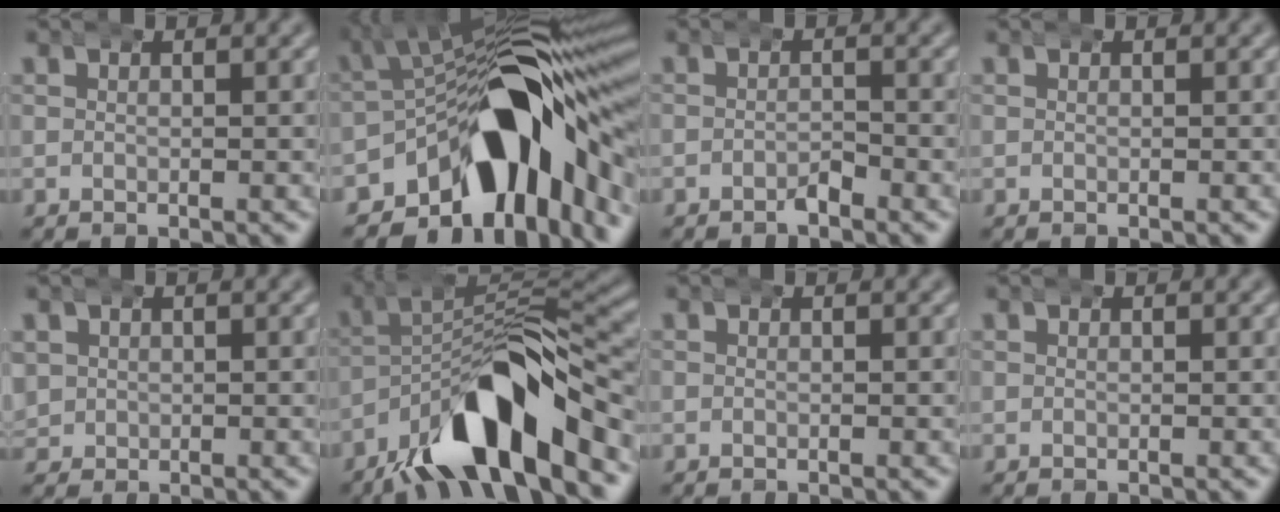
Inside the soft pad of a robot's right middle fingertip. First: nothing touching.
{"total": 16.1, "force": [-4.5, 8.4, 13.0], "torque": [-0.182, 0.007, -0.070]}
{"total": 1.2, "force": [-1.1, 0.5, 0.5], "torque": [-0.005, 0.001, -0.020]}
{"total": 0.0}
{"total": 2.6, "force": [0.5, 2.4, 0.8], "torque": [-0.039, -0.009, 0.014]}
{"total": 11.4, "force": [-5.5, 4.1, 9.1], "torque": [-0.125, 0.002, -0.087]}
{"total": 0.0}
{"total": 0.0}